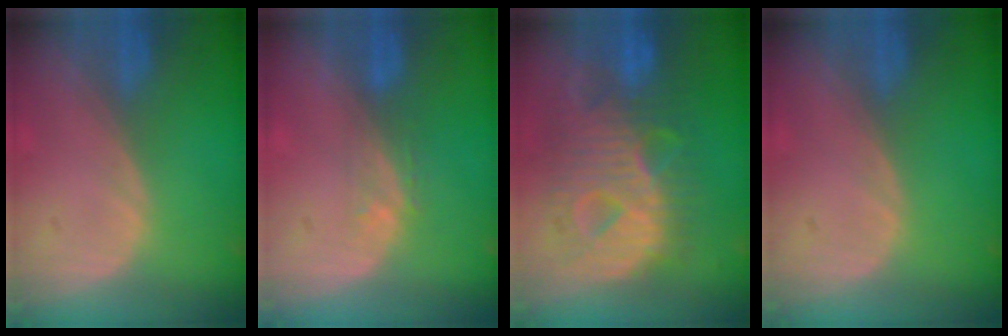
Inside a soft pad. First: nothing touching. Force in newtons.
{"total": 2.8, "press": 2.1, "slide": 1.7}
{"total": 12.7, "press": 12.6, "slide": 1.3}
{"total": 0.0}